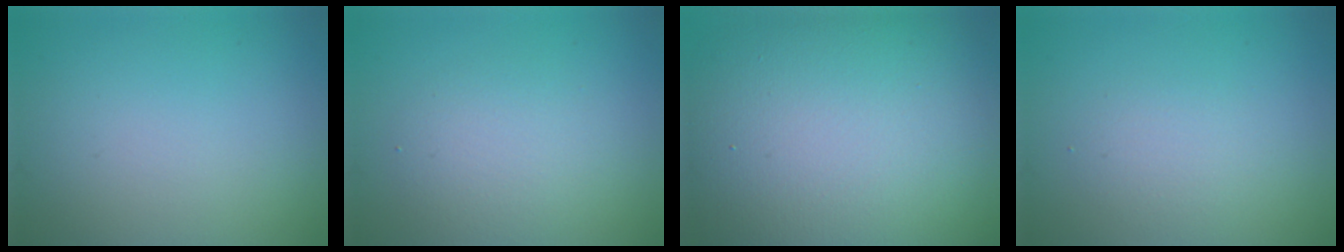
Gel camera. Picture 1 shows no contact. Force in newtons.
{"total": 2.9, "press": 2.9, "slide": 0.1}
{"total": 18.0, "press": 18.0, "slide": 1.1}
{"total": 1.8, "press": 1.8, "slide": 0.1}